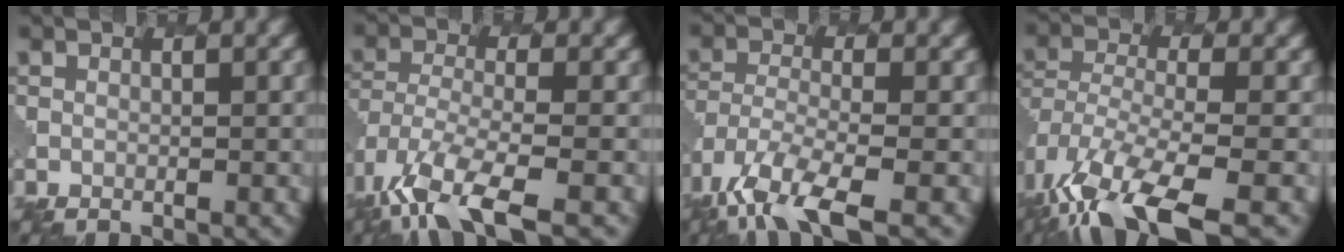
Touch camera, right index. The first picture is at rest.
{"total": 8.8, "force": [-5.4, 3.4, 6.1], "torque": [-0.130, -0.022, -0.103]}
{"total": 8.0, "force": [-5.2, 2.7, 5.4], "torque": [-0.110, -0.016, -0.104]}
{"total": 12.2, "force": [-7.4, 4.8, 8.5], "torque": [-0.197, -0.031, -0.123]}